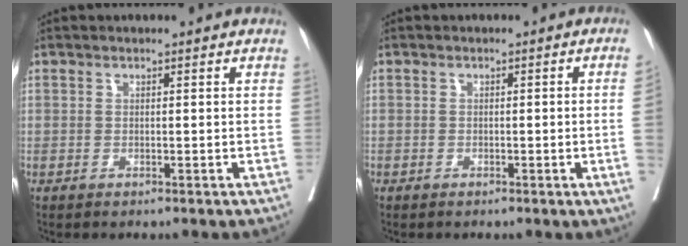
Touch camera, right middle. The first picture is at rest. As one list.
[{"total": 2.3, "force": [-0.5, -0.2, 2.3], "torque": [-0.028, 0.005, -0.006]}]